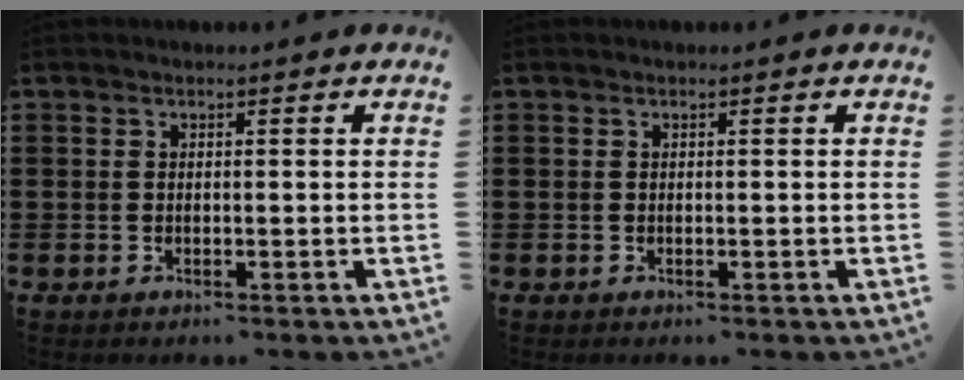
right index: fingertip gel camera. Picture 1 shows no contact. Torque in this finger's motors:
{"motor_torque": [0.00, 0.00, 0.00, 0.00]}